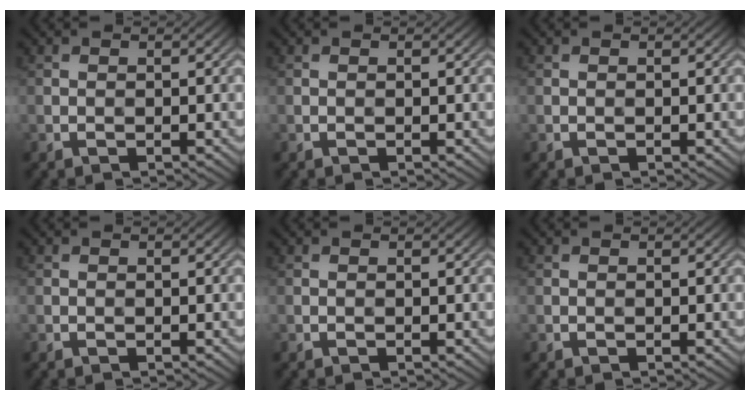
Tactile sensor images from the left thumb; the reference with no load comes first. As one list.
[{"total": 0.0}, {"total": 0.0}, {"total": 0.0}, {"total": 0.0}, {"total": 0.0}]